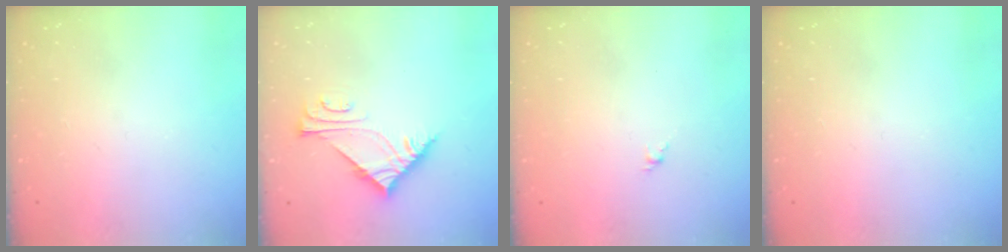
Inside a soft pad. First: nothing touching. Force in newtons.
{"total": 7.0, "press": 7.0, "slide": 0.1}
{"total": 1.6, "press": 1.5, "slide": 0.6}
{"total": 0.0}